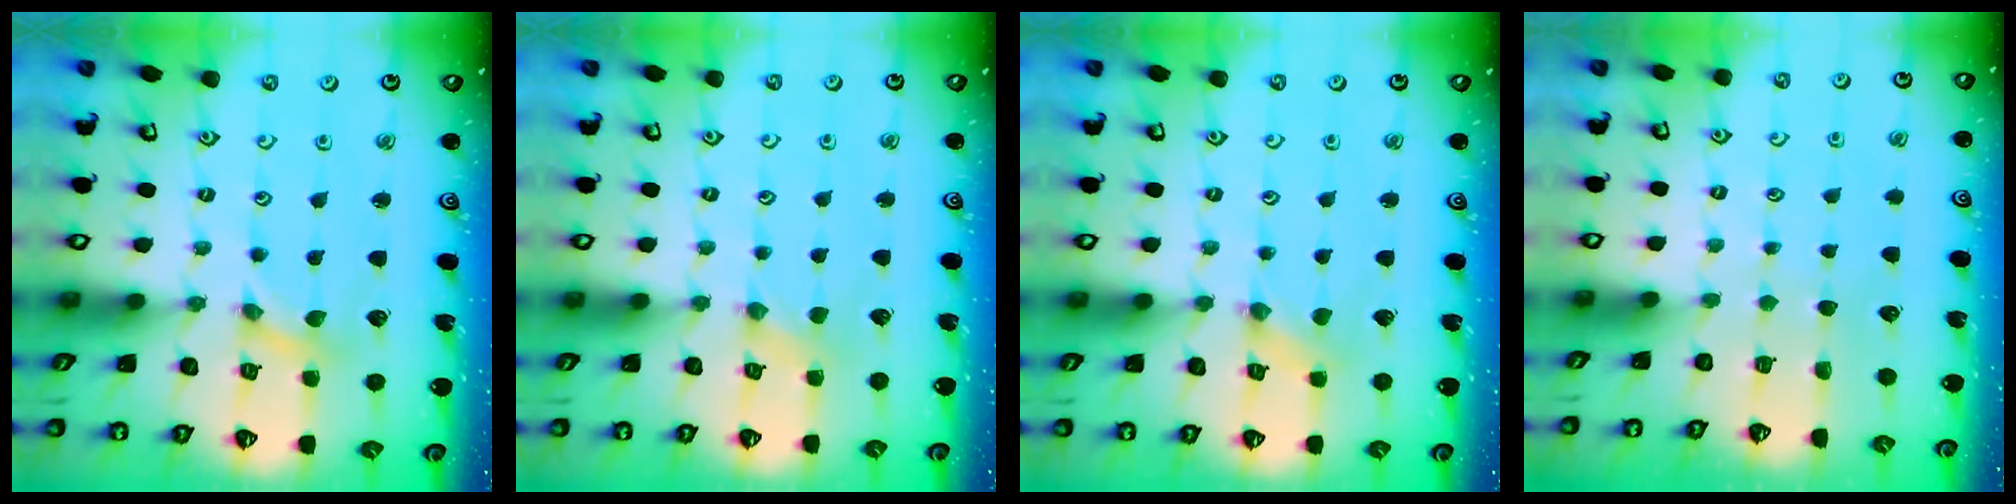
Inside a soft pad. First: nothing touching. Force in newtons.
{"total": 2.4, "press": 2.4, "slide": 0.4}
{"total": 0.0}
{"total": 0.0}